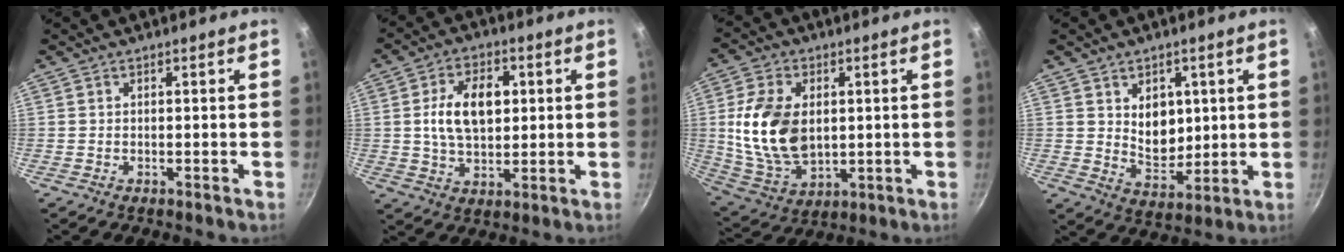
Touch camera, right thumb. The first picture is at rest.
{"total": 11.5, "force": [1.8, 7.3, 8.7], "torque": [-0.125, 0.002, 0.028]}
{"total": 15.8, "force": [1.6, 10.4, 11.8], "torque": [-0.210, -0.016, 0.042]}
{"total": 8.5, "force": [2.2, 6.3, 5.3], "torque": [-0.054, -0.031, 0.045]}